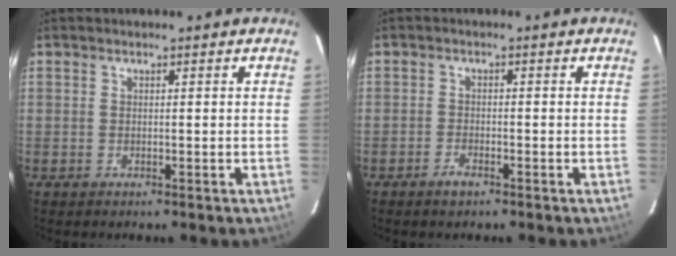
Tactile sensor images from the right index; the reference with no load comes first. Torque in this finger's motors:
{"motor_torque": [0.23, -0.26, 0.02, 0.00]}